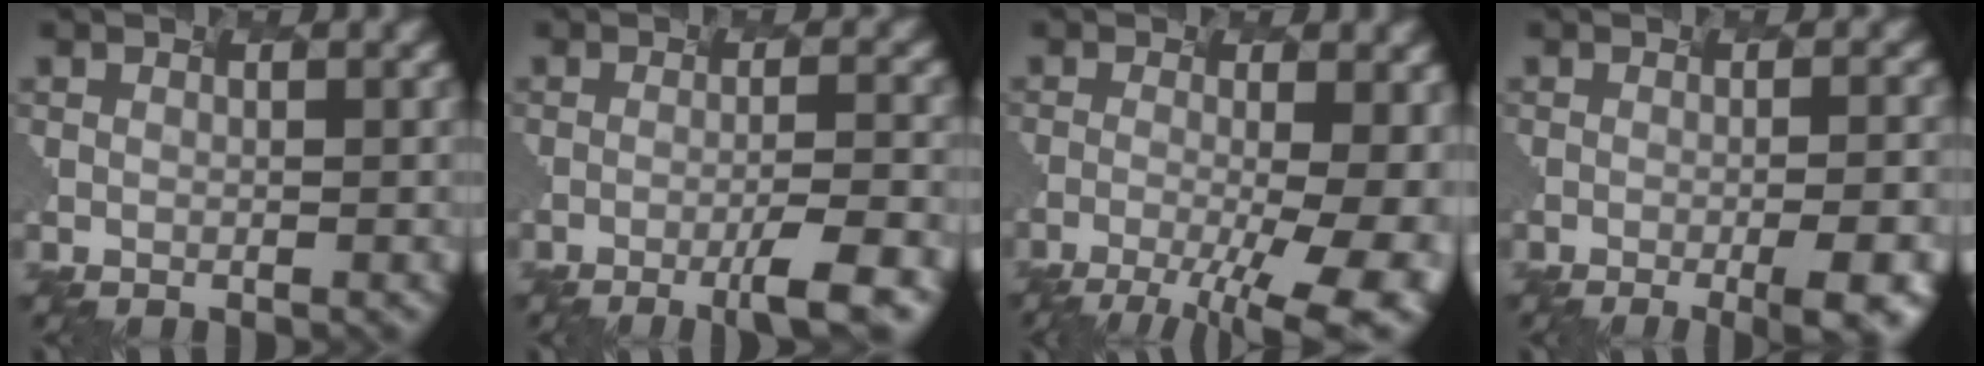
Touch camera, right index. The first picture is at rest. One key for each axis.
{"total": 4.8, "fx": -2.4, "fy": 0.5, "fz": 4.1, "tx": -0.060, "ty": 0.000, "tz": -0.035}
{"total": 10.5, "fx": -3.2, "fy": 3.6, "fz": 9.4, "tx": -0.106, "ty": -0.012, "tz": -0.032}
{"total": 6.2, "fx": -2.0, "fy": 1.9, "fz": 5.6, "tx": -0.045, "ty": -0.001, "tz": -0.013}